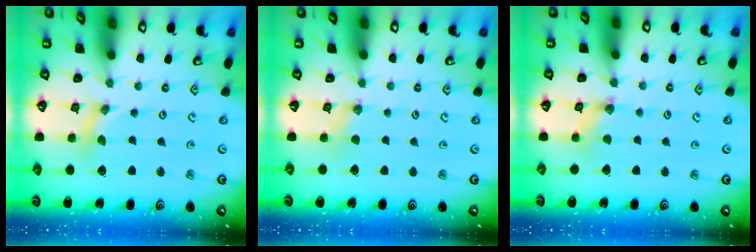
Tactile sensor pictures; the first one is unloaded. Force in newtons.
{"total": 2.0, "press": 2.0, "slide": 0.4}
{"total": 1.3, "press": 1.3, "slide": 0.3}